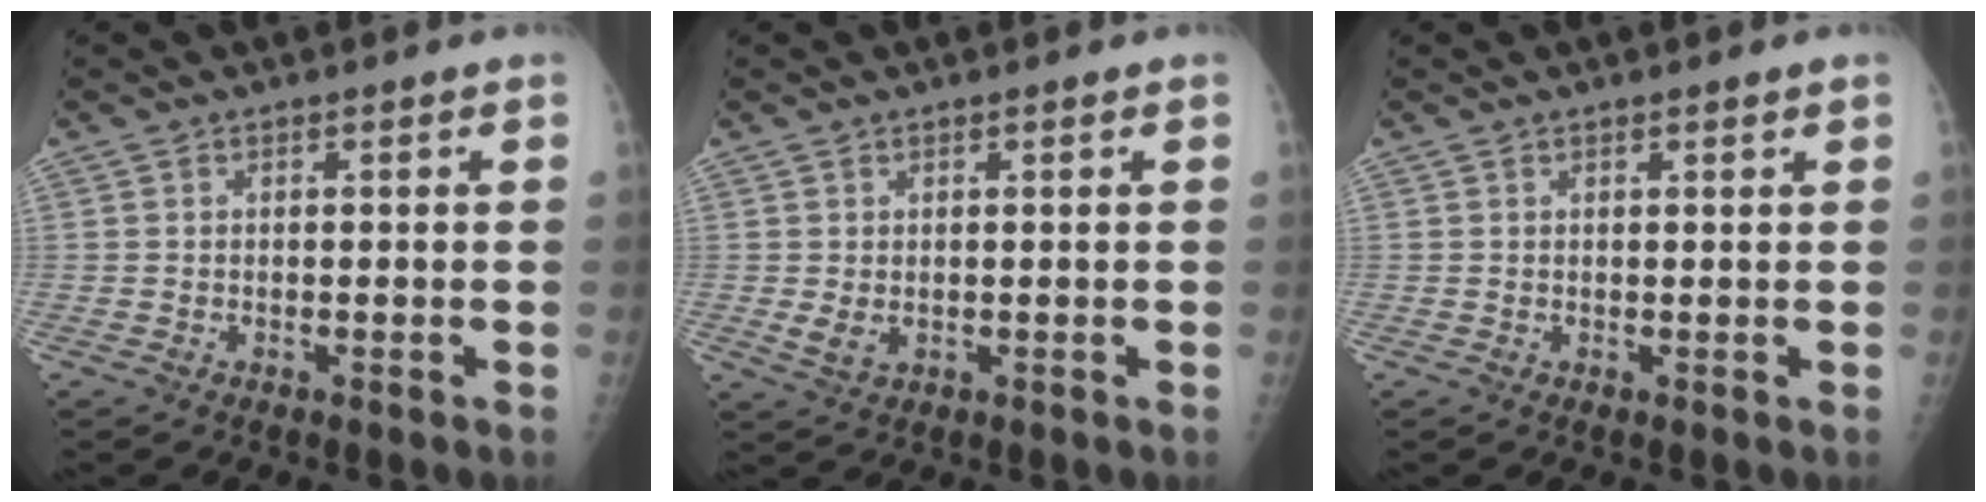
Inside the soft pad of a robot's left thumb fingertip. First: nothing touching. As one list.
[{"total": 2.7, "force": [0.3, 1.7, 2.1], "torque": [-0.034, -0.008, 0.013]}, {"total": 0.8, "force": [0.6, 0.1, 0.5], "torque": [-0.005, -0.002, 0.010]}]